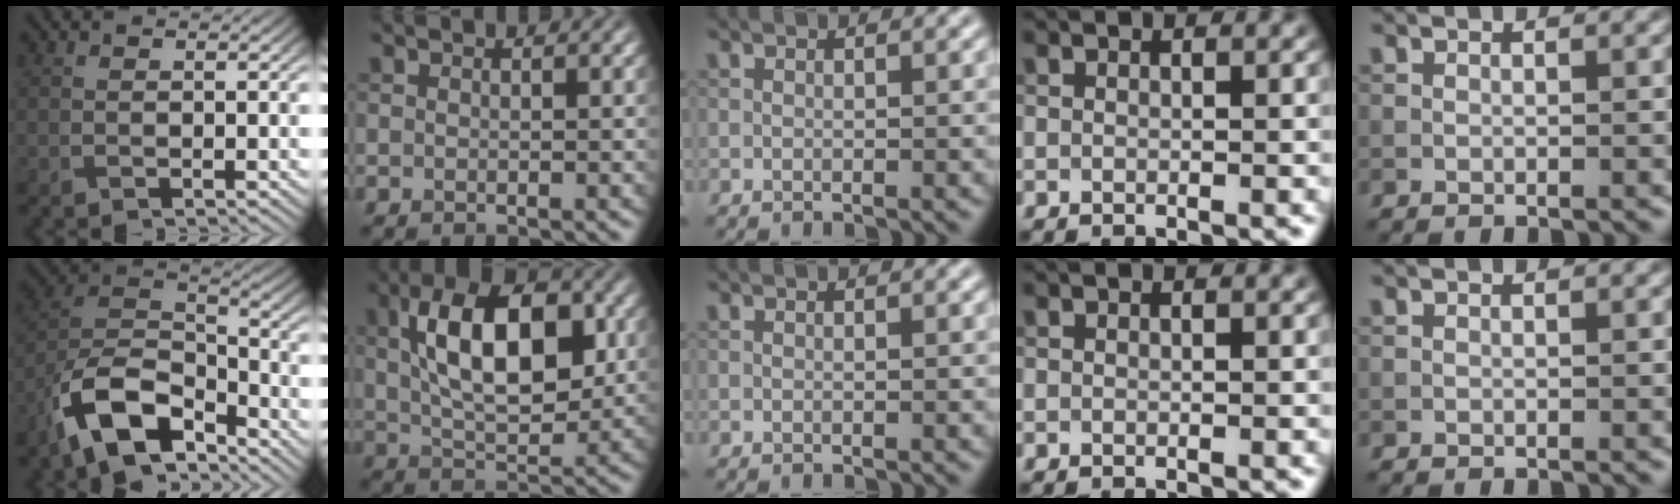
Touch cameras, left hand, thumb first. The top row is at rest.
{"thumb": {"total": 12.9, "force": [-8.5, 5.8, 7.7], "torque": [-0.161, -0.013, -0.176]}, "index": {"total": 10.4, "force": [2.2, 5.2, 8.7], "torque": [-0.142, 0.011, 0.032]}}